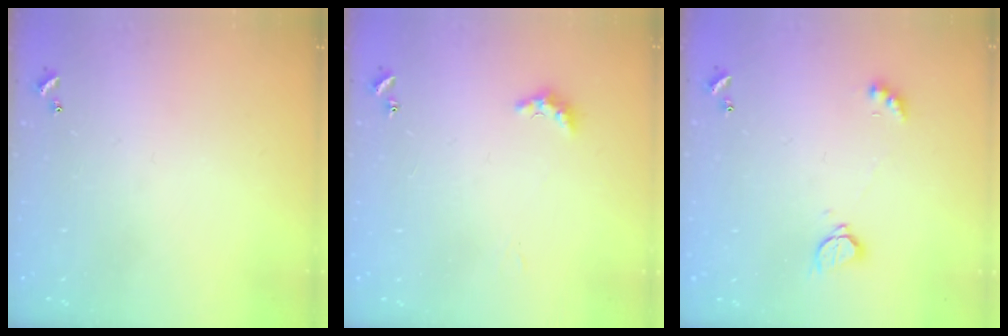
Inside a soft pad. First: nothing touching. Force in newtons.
{"total": 3.1, "press": 3.1, "slide": 0.7}
{"total": 2.3, "press": 2.3, "slide": 0.3}